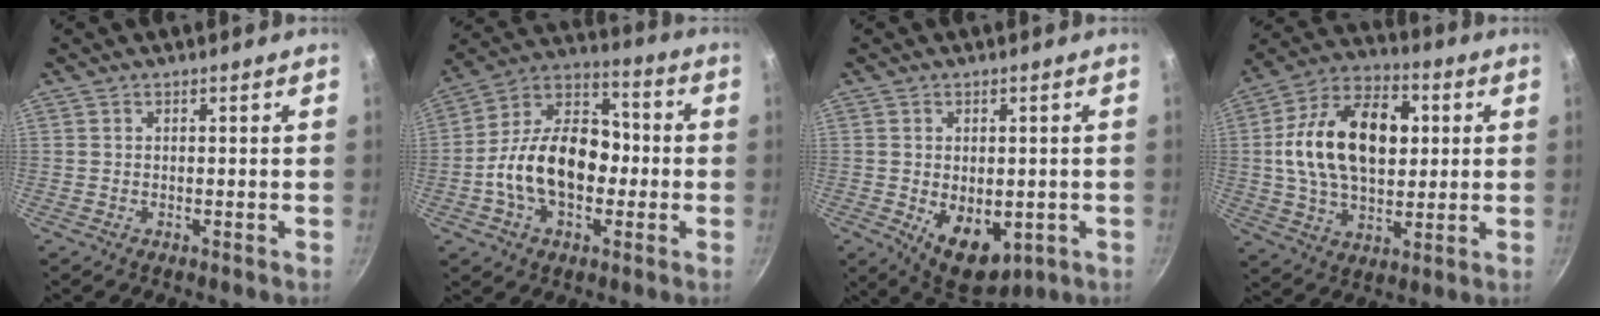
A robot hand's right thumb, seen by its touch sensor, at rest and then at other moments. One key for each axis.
{"total": 18.4, "fx": -2.7, "fy": 12.3, "fz": 13.5, "tx": -0.195, "ty": 0.047, "tz": -0.063}
{"total": 10.6, "fx": -2.2, "fy": 6.8, "fz": 7.9, "tx": -0.088, "ty": -0.012, "tz": -0.013}
{"total": 21.2, "fx": 3.0, "fy": 13.6, "fz": 16.0, "tx": -0.251, "ty": 0.016, "tz": 0.041}